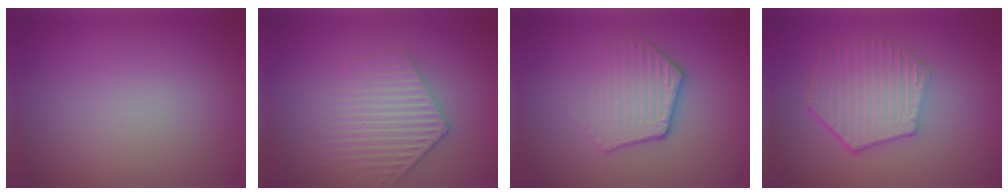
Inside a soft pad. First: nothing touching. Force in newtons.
{"total": 4.1, "press": 3.1, "slide": 2.7}
{"total": 3.8, "press": 2.9, "slide": 2.5}
{"total": 5.6, "press": 4.2, "slide": 3.7}